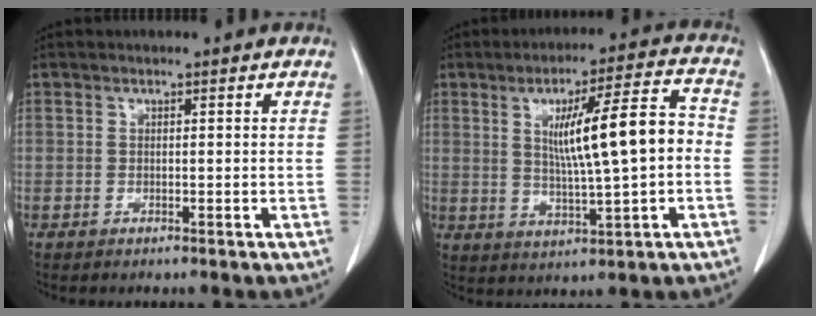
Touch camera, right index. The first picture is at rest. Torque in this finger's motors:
{"motor_torque": [0.92, 0.53, 0.34, 0.14]}